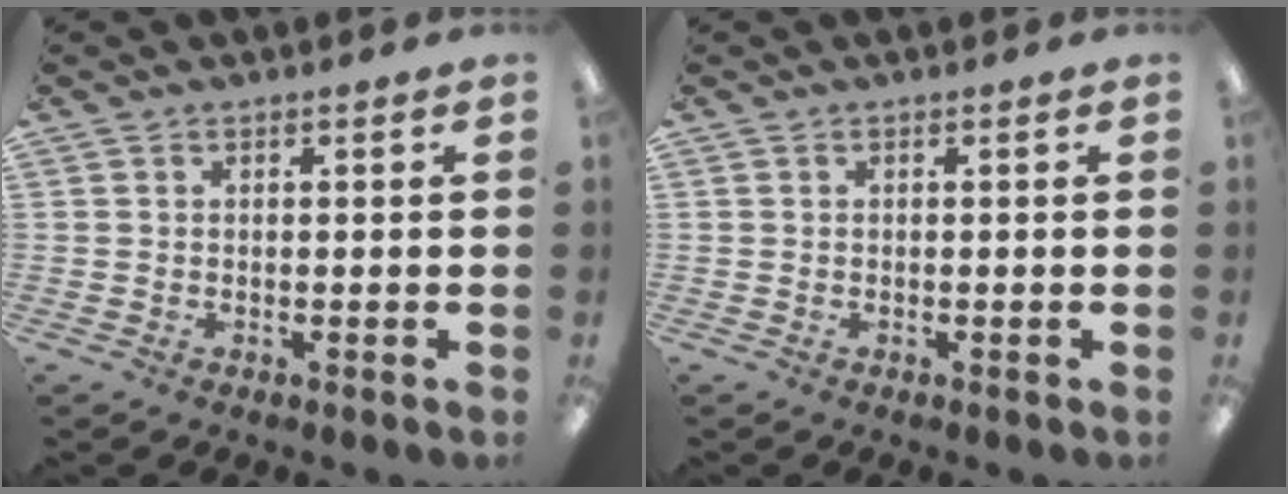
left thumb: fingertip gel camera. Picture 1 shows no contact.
{"total": 0.0}